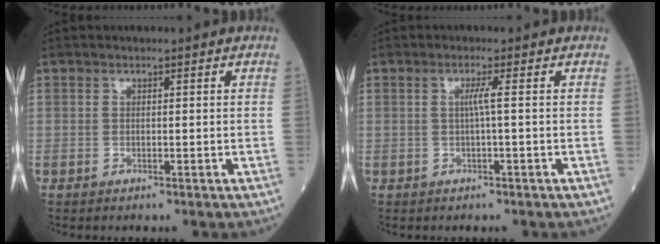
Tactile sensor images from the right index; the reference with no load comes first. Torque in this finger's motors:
{"motor_torque": [0.27, 0.04, 0.14, 0.05]}